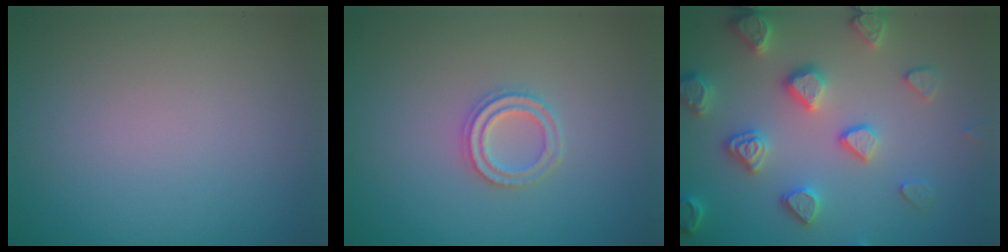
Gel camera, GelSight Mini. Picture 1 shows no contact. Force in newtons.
{"total": 2.2, "press": 2.2, "slide": 0.5}
{"total": 4.4, "press": 4.4, "slide": 0.4}